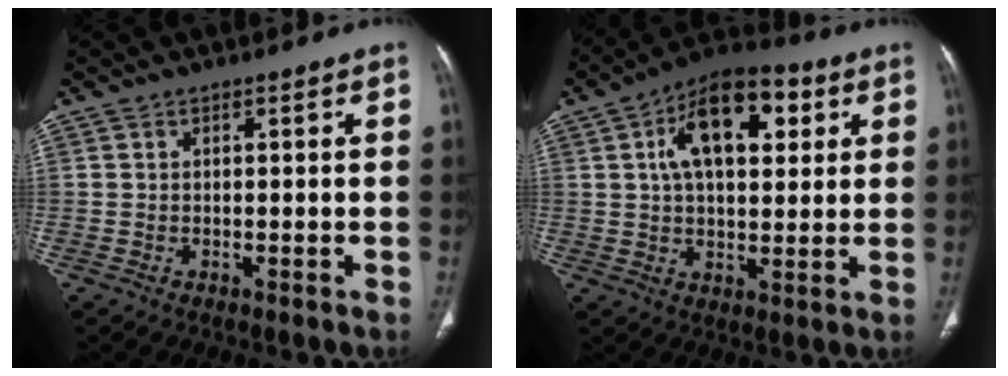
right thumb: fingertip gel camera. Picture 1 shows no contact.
{"total": 16.1, "force": [5.1, 8.6, 12.7], "torque": [-0.171, 0.010, 0.076]}